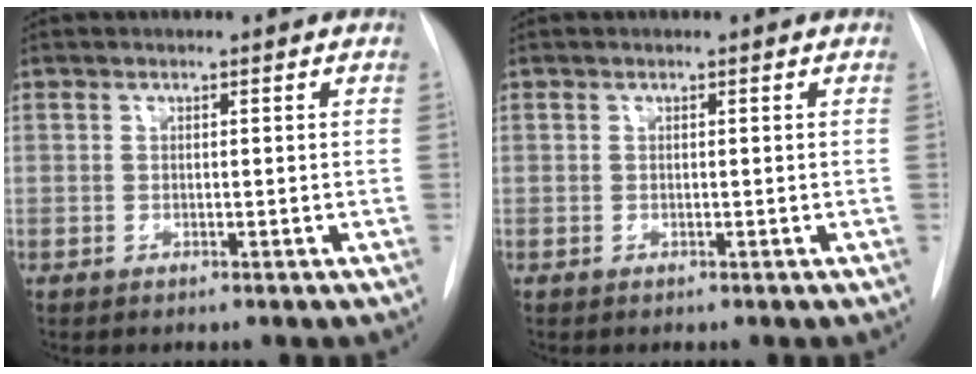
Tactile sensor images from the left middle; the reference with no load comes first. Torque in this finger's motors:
{"motor_torque": [0.00, 0.00, 0.00, 0.00]}